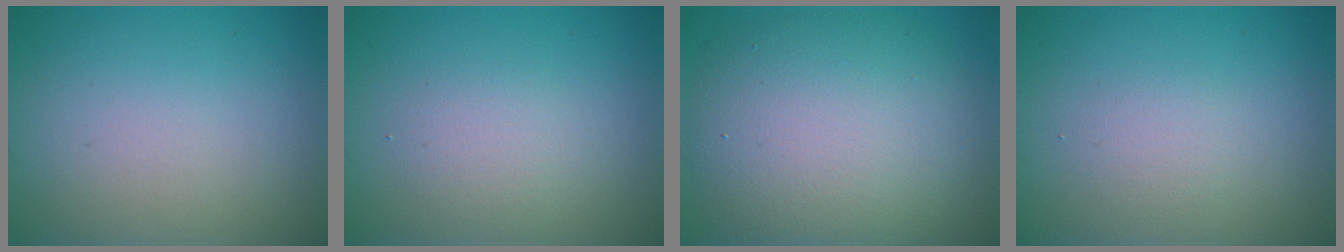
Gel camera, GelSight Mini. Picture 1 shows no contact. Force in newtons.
{"total": 1.9, "press": 1.9, "slide": 0.1}
{"total": 9.8, "press": 9.8, "slide": 0.7}
{"total": 1.4, "press": 1.3, "slide": 0.1}